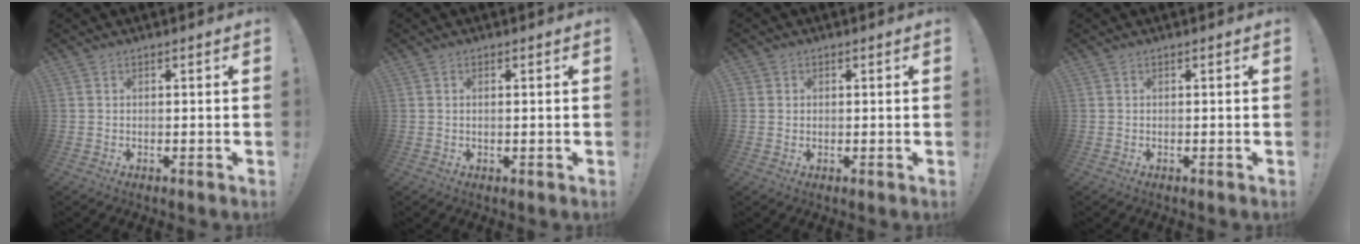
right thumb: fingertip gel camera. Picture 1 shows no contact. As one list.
[{"total": 0.7, "force": [0.3, 0.1, 0.6], "torque": [-0.004, -0.003, 0.004]}, {"total": 1.6, "force": [0.5, 1.5, 0.3], "torque": [0.000, -0.001, 0.008]}, {"total": 0.0}]